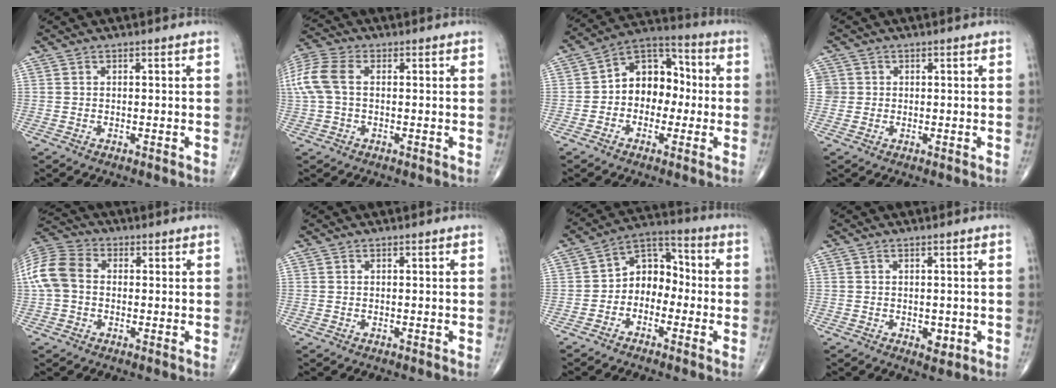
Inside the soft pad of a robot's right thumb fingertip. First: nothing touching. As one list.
[{"total": 10.6, "force": [1.7, 6.4, 8.2], "torque": [-0.224, 0.027, 0.034]}, {"total": 11.7, "force": [-0.4, 8.7, 7.8], "torque": [-0.077, 0.044, -0.023]}, {"total": 2.3, "force": [0.2, 2.3, 0.1], "torque": [0.016, 0.006, 0.002]}, {"total": 10.6, "force": [0.3, 7.9, 7.1], "torque": [-0.153, 0.030, -0.002]}, {"total": 0.0}, {"total": 8.6, "force": [-1.9, 6.5, 5.3], "torque": [-0.050, 0.045, -0.053]}, {"total": 2.4, "force": [-0.7, 1.6, 1.7], "torque": [-0.009, 0.000, -0.006]}]